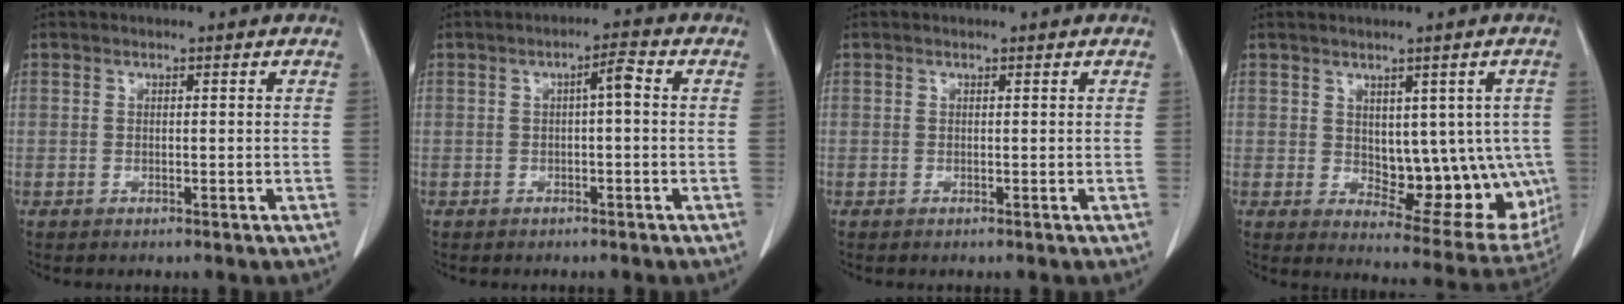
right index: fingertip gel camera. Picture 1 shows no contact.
{"total": 2.6, "force": [0.2, 0.3, 2.6], "torque": [-0.039, 0.007, 0.003]}
{"total": 0.0}
{"total": 12.7, "force": [0.3, 6.7, 10.7], "torque": [-0.119, -0.003, 0.027]}